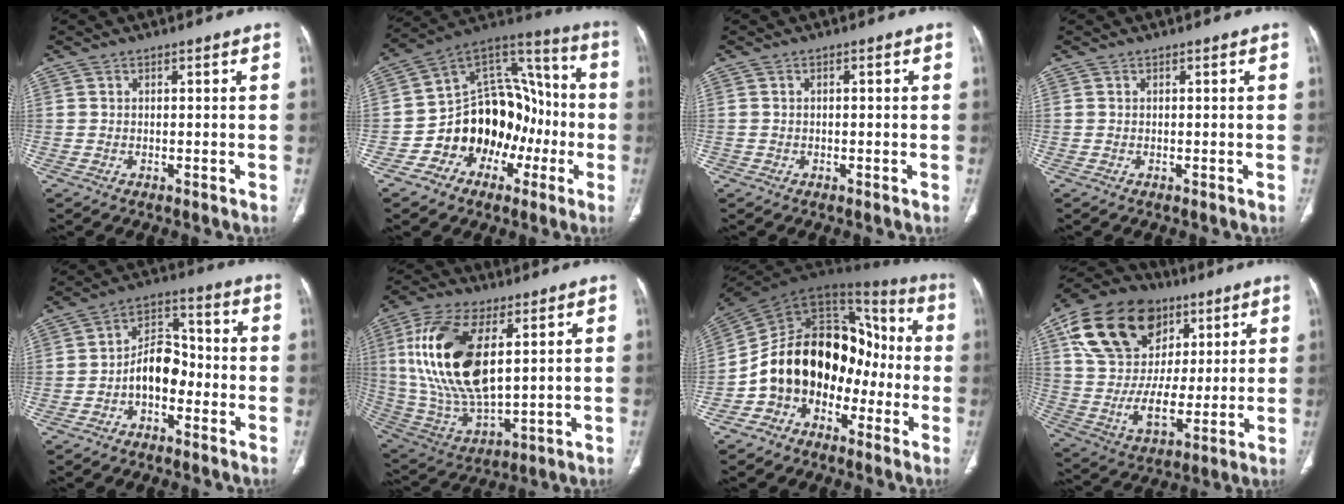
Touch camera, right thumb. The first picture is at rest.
{"total": 19.8, "force": [-5.5, 14.8, 11.9], "torque": [-0.117, 0.090, -0.081]}
{"total": 0.6, "force": [-0.1, 0.4, 0.3], "torque": [0.001, 0.002, -0.002]}
{"total": 0.0}
{"total": 8.8, "force": [-2.7, 5.7, 6.2], "torque": [-0.077, 0.045, -0.058]}
{"total": 21.5, "force": [5.3, 10.1, 18.2], "torque": [-0.374, -0.022, 0.105]}
{"total": 19.5, "force": [-5.4, 14.4, 12.1], "torque": [-0.161, 0.099, -0.095]}
{"total": 24.8, "force": [10.7, 17.0, 14.5], "torque": [-0.251, -0.004, 0.193]}